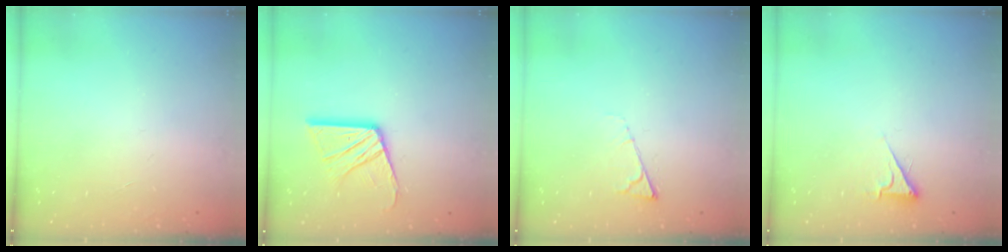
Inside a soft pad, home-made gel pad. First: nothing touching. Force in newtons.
{"total": 14.0, "press": 14.0, "slide": 1.4}
{"total": 5.5, "press": 5.4, "slide": 0.8}
{"total": 4.0, "press": 4.0, "slide": 0.7}